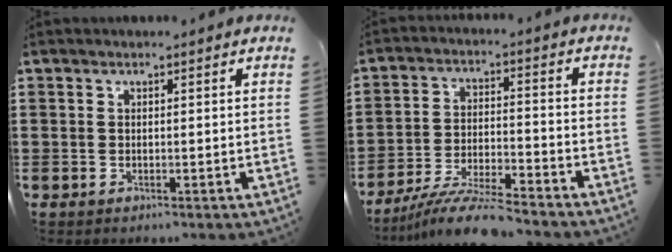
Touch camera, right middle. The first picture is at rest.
{"total": 8.6, "force": [-7.9, 0.3, 3.4], "torque": [-0.070, 0.001, -0.152]}